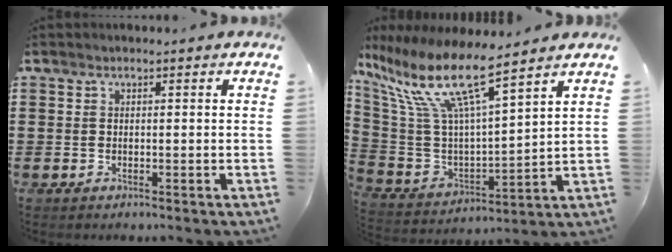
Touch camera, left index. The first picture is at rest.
{"total": 13.0, "force": [8.2, 2.9, 9.6], "torque": [-0.222, -0.049, 0.135]}